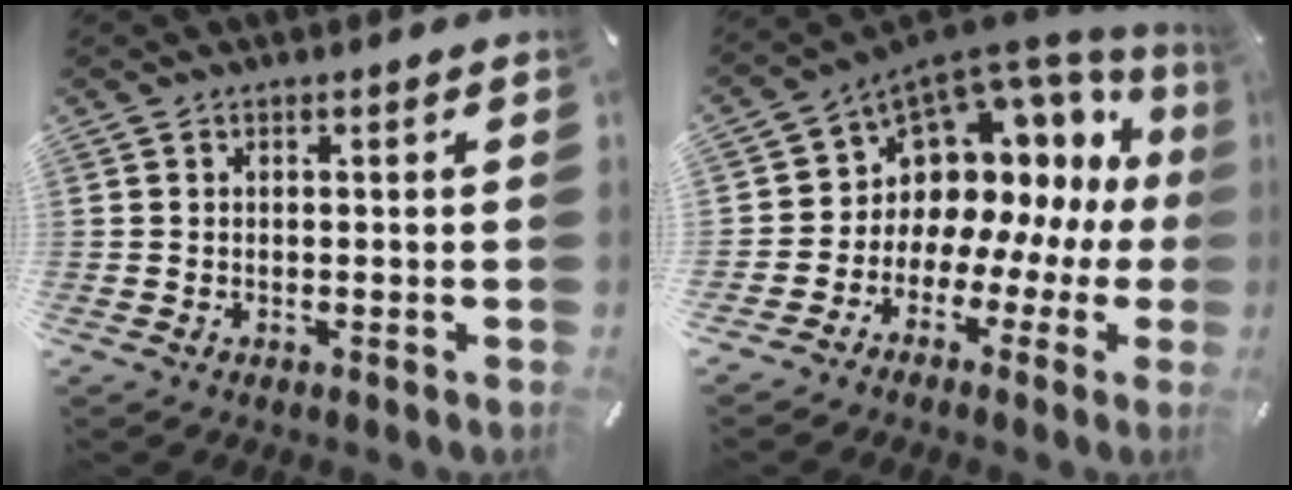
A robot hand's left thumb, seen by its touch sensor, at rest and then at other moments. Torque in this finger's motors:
{"motor_torque": [0.41, 0.74, 0.70, 0.77, 0.01]}